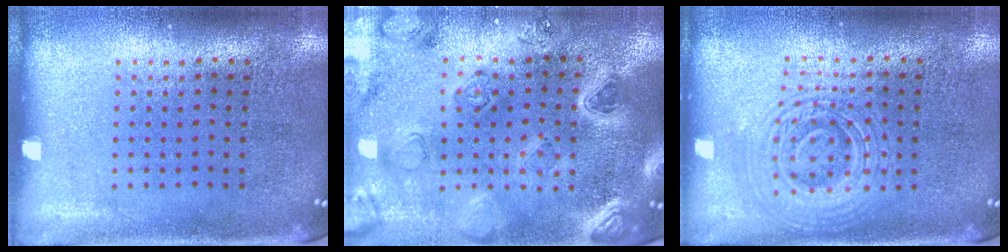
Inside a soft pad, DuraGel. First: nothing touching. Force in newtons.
{"total": 2.4, "press": 2.4, "slide": 0.2}
{"total": 2.7, "press": 2.7, "slide": 0.5}